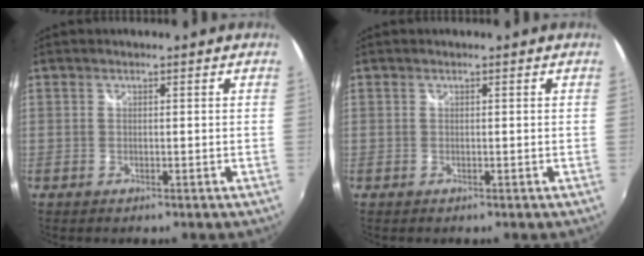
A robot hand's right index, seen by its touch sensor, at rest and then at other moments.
{"total": 0.0}